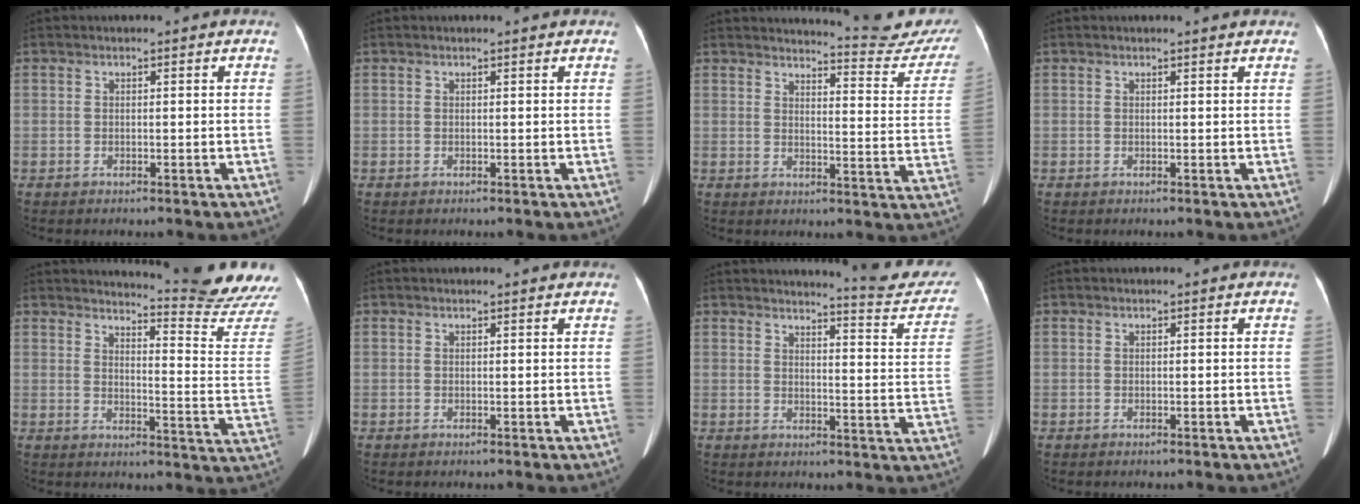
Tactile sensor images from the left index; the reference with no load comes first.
{"total": 1.0, "force": [0.9, 0.0, 0.3], "torque": [-0.011, 0.005, 0.012]}
{"total": 14.5, "force": [14.3, -0.2, 2.1], "torque": [-0.019, -0.102, 0.146]}
{"total": 1.7, "force": [1.7, 0.0, 0.4], "torque": [-0.011, 0.002, 0.017]}
{"total": 15.9, "force": [15.5, -3.0, 2.1], "torque": [-0.036, -0.151, 0.172]}
{"total": 1.3, "force": [1.3, 0.0, 0.3], "torque": [-0.011, 0.004, 0.015]}
{"total": 11.5, "force": [11.3, 0.3, 2.2], "torque": [-0.012, -0.063, 0.117]}
{"total": 0.0}